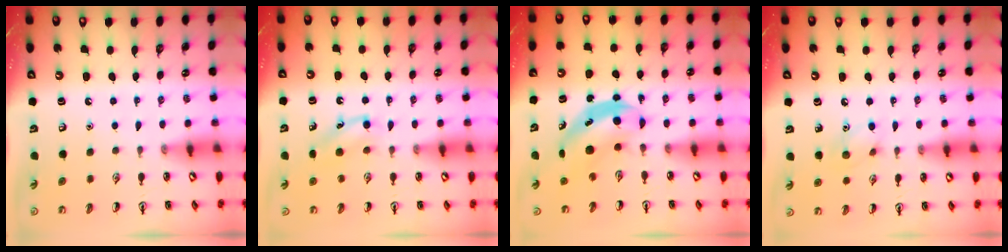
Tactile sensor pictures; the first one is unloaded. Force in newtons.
{"total": 6.0, "press": 5.8, "slide": 1.5}
{"total": 4.7, "press": 4.6, "slide": 0.3}
{"total": 6.8, "press": 6.7, "slide": 1.4}